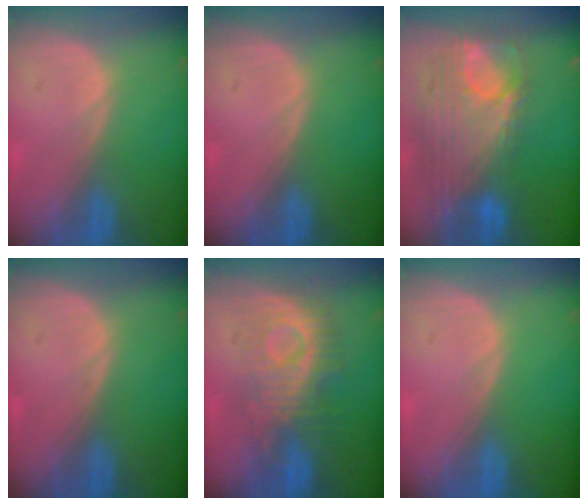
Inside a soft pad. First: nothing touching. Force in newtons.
{"total": 0.0}
{"total": 12.3, "press": 10.3, "slide": 6.6}
{"total": 0.0}
{"total": 8.8, "press": 8.7, "slide": 1.1}
{"total": 0.0}